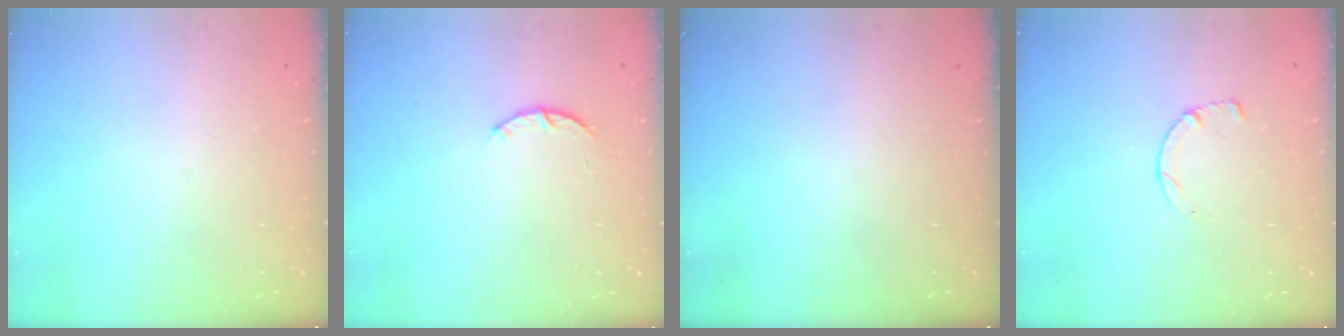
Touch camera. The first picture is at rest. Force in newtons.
{"total": 3.0, "press": 2.9, "slide": 0.5}
{"total": 0.0}
{"total": 2.5, "press": 2.5, "slide": 0.3}